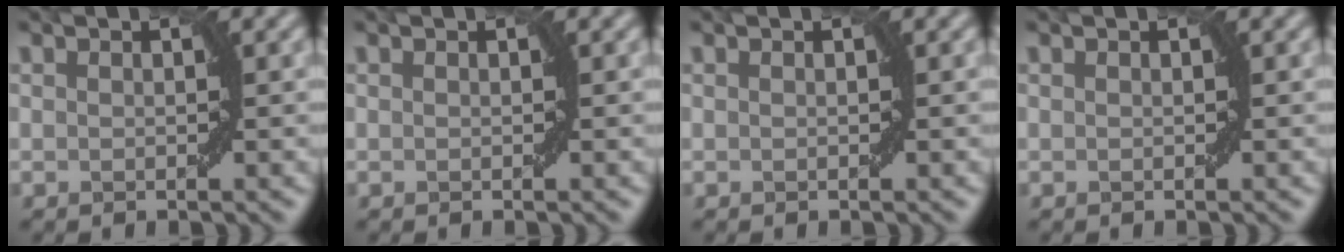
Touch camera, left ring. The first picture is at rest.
{"total": 0.0}
{"total": 0.0}
{"total": 0.0}